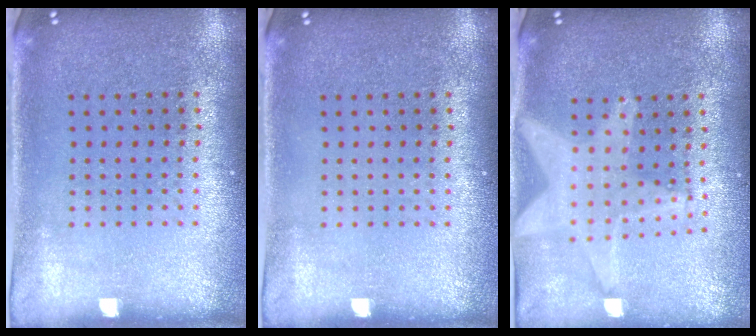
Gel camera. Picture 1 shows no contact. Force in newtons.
{"total": 0.0}
{"total": 2.1, "press": 1.7, "slide": 1.2}